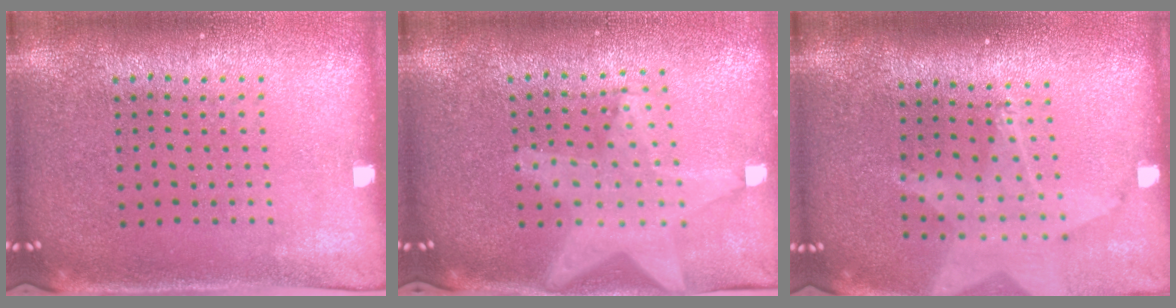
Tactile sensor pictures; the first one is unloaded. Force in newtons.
{"total": 2.2, "press": 1.8, "slide": 1.2}
{"total": 2.0, "press": 1.5, "slide": 1.2}